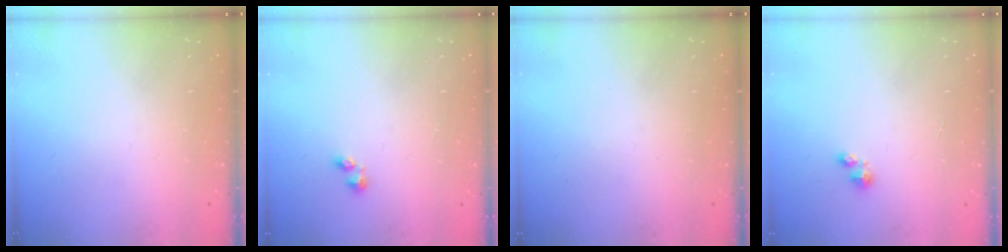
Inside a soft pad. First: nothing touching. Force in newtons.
{"total": 1.2, "press": 1.0, "slide": 0.6}
{"total": 0.0}
{"total": 1.9, "press": 1.8, "slide": 0.2}